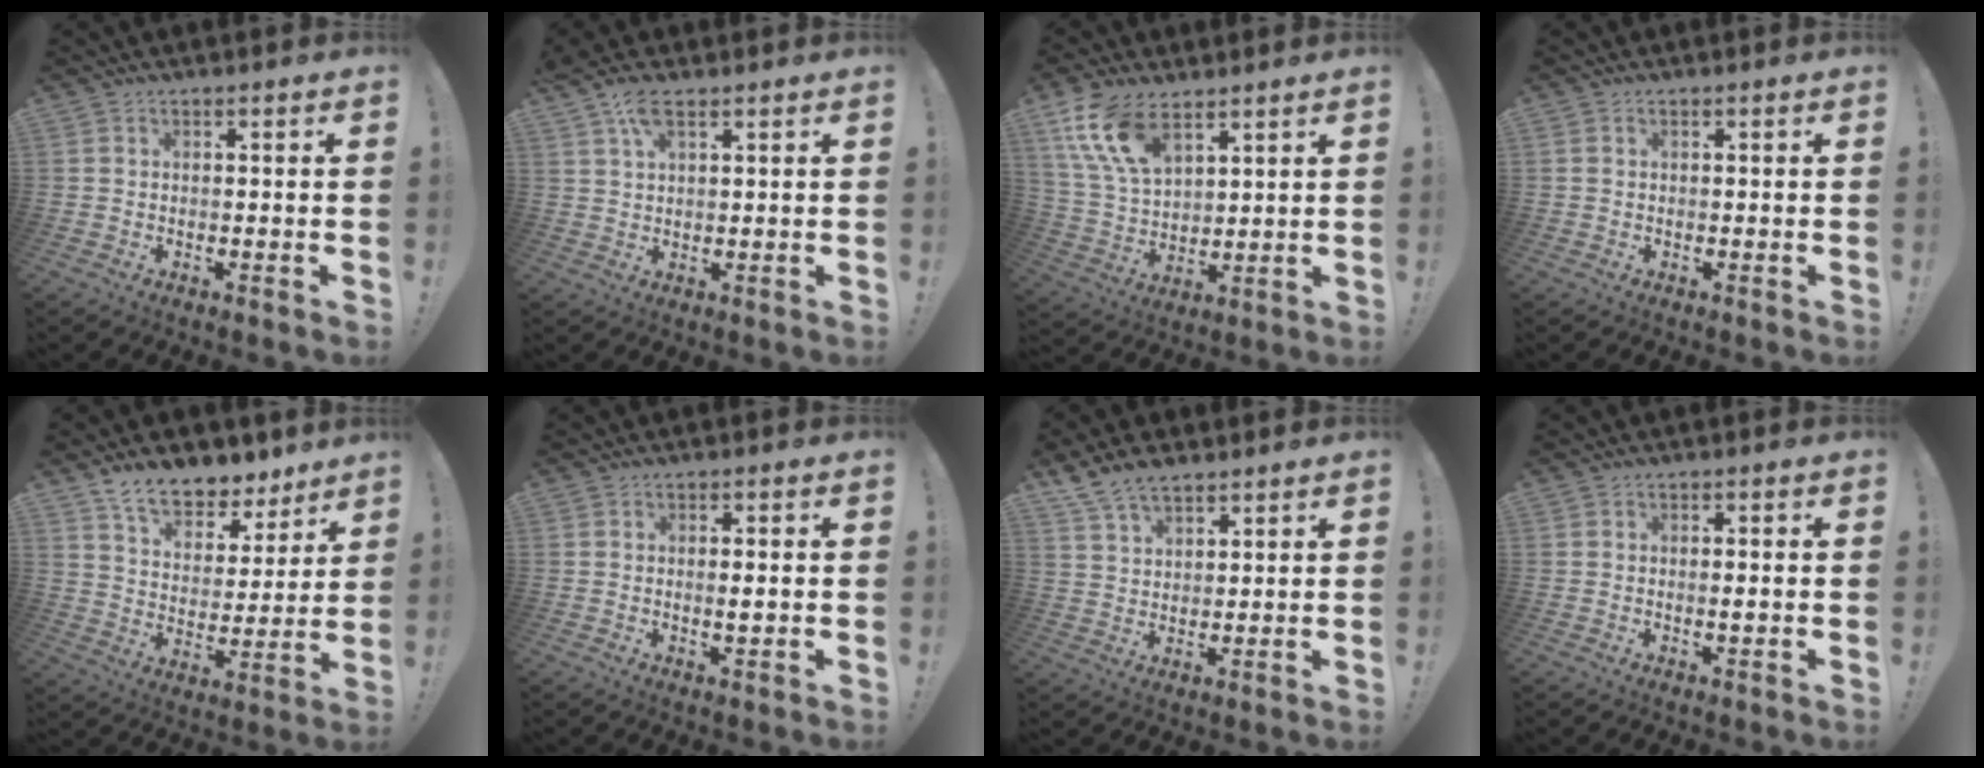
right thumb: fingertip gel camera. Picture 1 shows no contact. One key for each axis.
{"total": 5.6, "fx": 3.3, "fy": 2.1, "fz": 3.9, "tx": -0.071, "ty": -0.011, "tz": 0.059}
{"total": 14.2, "fx": 8.7, "fy": 7.3, "fz": 8.5, "tx": -0.179, "ty": -0.033, "tz": 0.169}
{"total": 0.6, "fx": 0.3, "fy": 0.3, "fz": 0.3, "tx": -0.013, "ty": 0.003, "tz": 0.008}
{"total": 11.5, "fx": 9.6, "fy": 5.1, "fz": 3.8, "tx": -0.072, "ty": -0.072, "tz": 0.178}
{"total": 2.0, "fx": 0.0, "fy": 0.4, "fz": 1.9, "tx": -0.020, "ty": -0.007, "tz": -0.005}
{"total": 8.4, "fx": 6.4, "fy": 3.9, "fz": 3.6, "tx": -0.072, "ty": -0.029, "tz": 0.127}
{"total": 1.2, "fx": -0.2, "fy": 0.0, "fz": 1.2, "tx": -0.014, "ty": -0.004, "tz": -0.006}